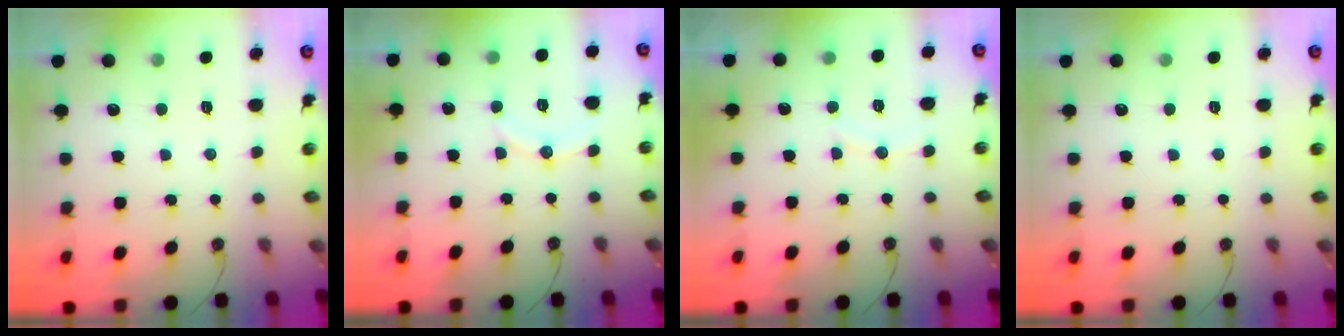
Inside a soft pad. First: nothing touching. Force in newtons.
{"total": 6.9, "press": 6.7, "slide": 1.8}
{"total": 5.4, "press": 5.4, "slide": 0.5}
{"total": 0.0}